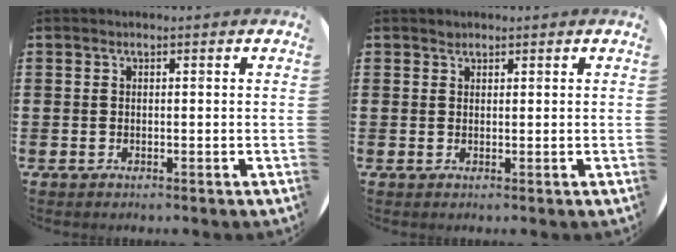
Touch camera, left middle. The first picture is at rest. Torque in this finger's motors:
{"motor_torque": [0.06, 0.01, -0.02, -0.01]}